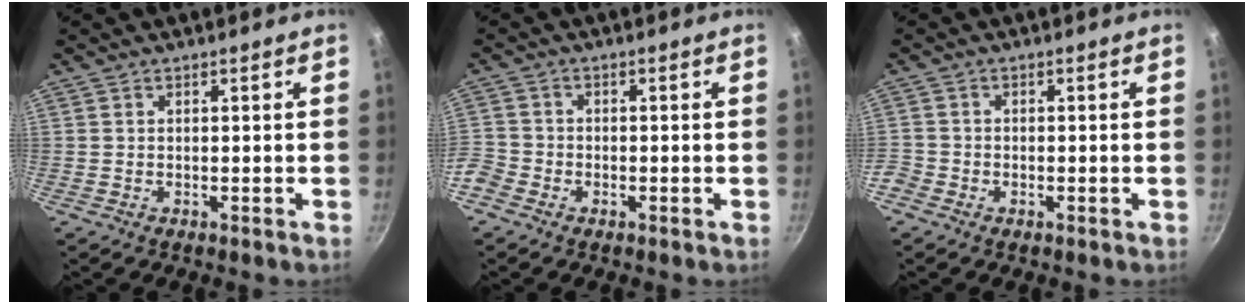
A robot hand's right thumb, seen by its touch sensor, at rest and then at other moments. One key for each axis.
{"total": 6.0, "fx": -2.8, "fy": 4.8, "fz": 2.3, "tx": -0.058, "ty": 0.018, "tz": -0.066}
{"total": 3.1, "fx": -1.7, "fy": 2.4, "fz": 1.0, "tx": -0.030, "ty": 0.007, "tz": -0.039}